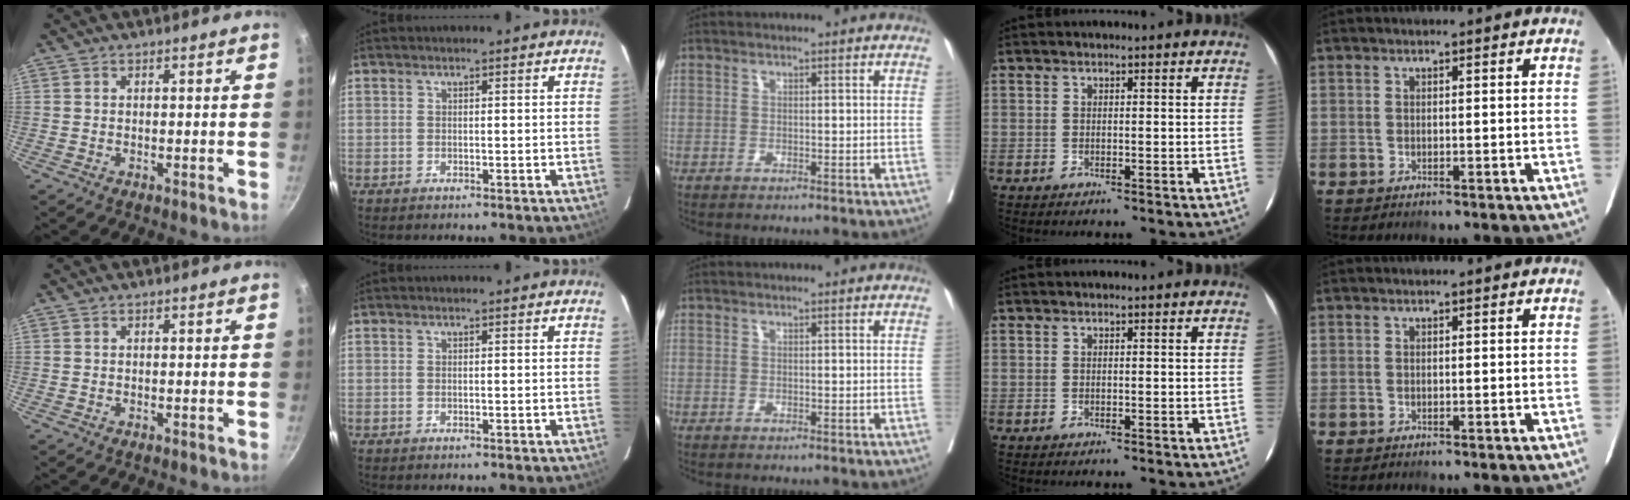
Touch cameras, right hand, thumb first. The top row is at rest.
{}